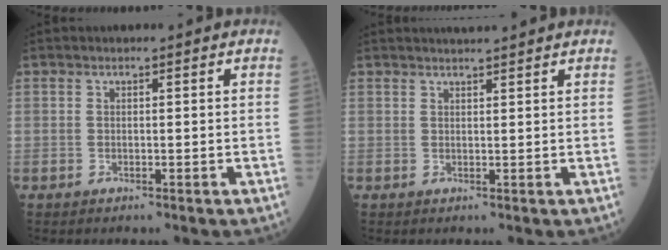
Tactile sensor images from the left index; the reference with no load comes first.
{"total": 3.6, "force": [3.3, -0.2, 1.2], "torque": [-0.017, 0.020, 0.047]}